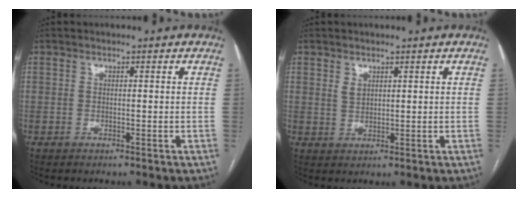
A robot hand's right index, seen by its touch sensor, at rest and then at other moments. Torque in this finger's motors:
{"motor_torque": [0.08, 0.06, 0.01, 0.01]}